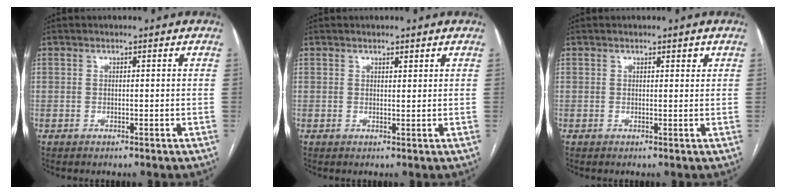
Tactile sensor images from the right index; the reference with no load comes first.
{"total": 1.0, "force": [0.8, 0.3, 0.4], "torque": [-0.010, -0.001, 0.014]}
{"total": 1.0, "force": [0.7, 0.4, 0.6], "torque": [-0.007, 0.001, 0.008]}